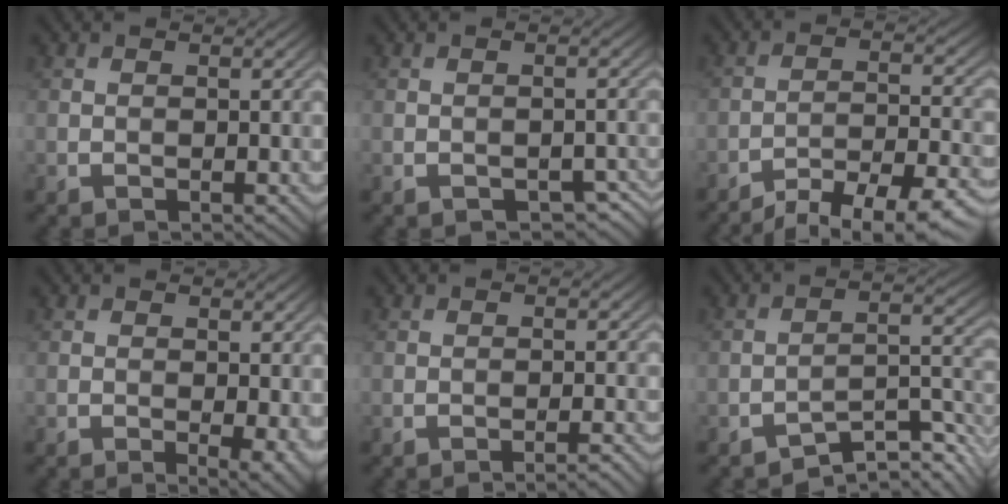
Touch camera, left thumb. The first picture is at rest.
{"total": 3.0, "force": [-1.8, 1.6, 1.8], "torque": [-0.025, -0.005, -0.016]}
{"total": 10.5, "force": [-8.7, 2.1, 5.4], "torque": [-0.093, -0.002, -0.124]}
{"total": 2.8, "force": [-0.5, 0.8, 2.7], "torque": [-0.042, -0.006, -0.007]}
{"total": 2.0, "force": [-1.4, 0.2, 1.4], "torque": [-0.014, 0.008, -0.027]}
{"total": 6.0, "force": [-4.6, 1.5, 3.6], "torque": [-0.052, 0.005, -0.078]}